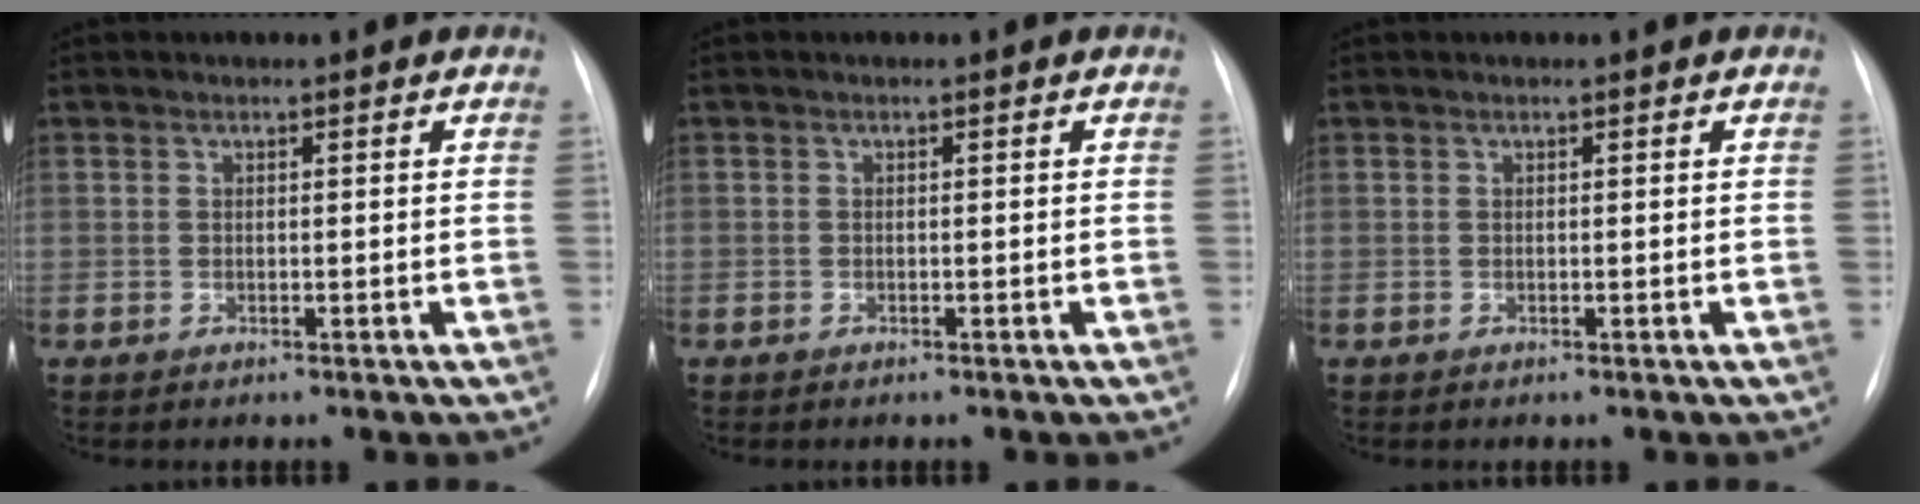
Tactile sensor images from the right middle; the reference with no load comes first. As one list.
[{"total": 0.0}, {"total": 0.0}]